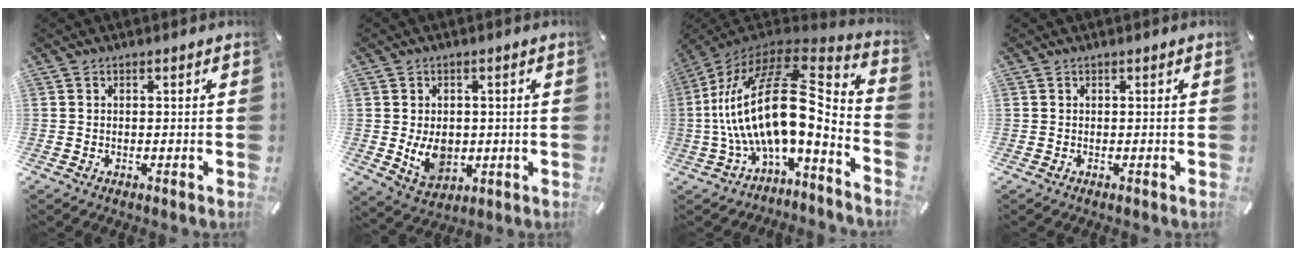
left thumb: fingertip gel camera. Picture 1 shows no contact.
{"total": 7.7, "force": [-0.7, 6.2, 4.6], "torque": [-0.085, -0.002, -0.012]}
{"total": 21.1, "force": [0.1, 9.6, 18.7], "torque": [-0.373, -0.034, -0.006]}
{"total": 0.0}